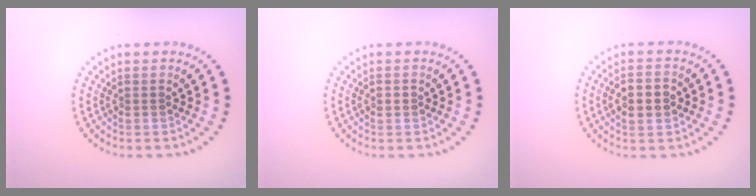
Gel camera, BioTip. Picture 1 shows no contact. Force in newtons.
{"total": 0.7, "press": 0.7, "slide": 0.1}
{"total": 3.1, "press": 3.1, "slide": 0.2}